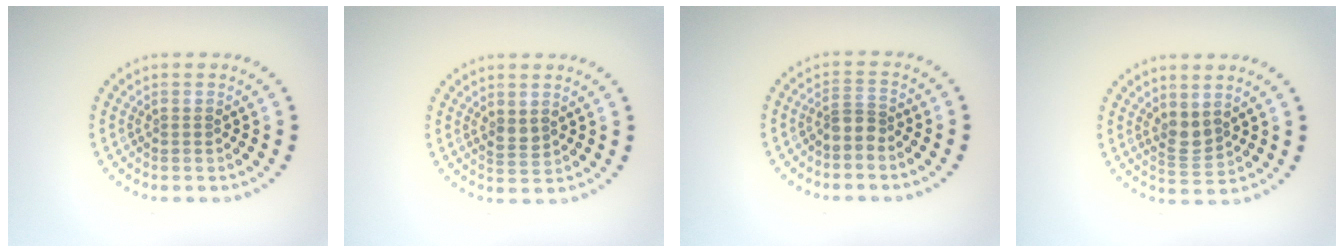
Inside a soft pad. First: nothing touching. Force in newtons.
{"total": 1.1, "press": 1.1, "slide": 0.4}
{"total": 1.9, "press": 1.5, "slide": 1.2}
{"total": 2.1, "press": 1.7, "slide": 1.2}